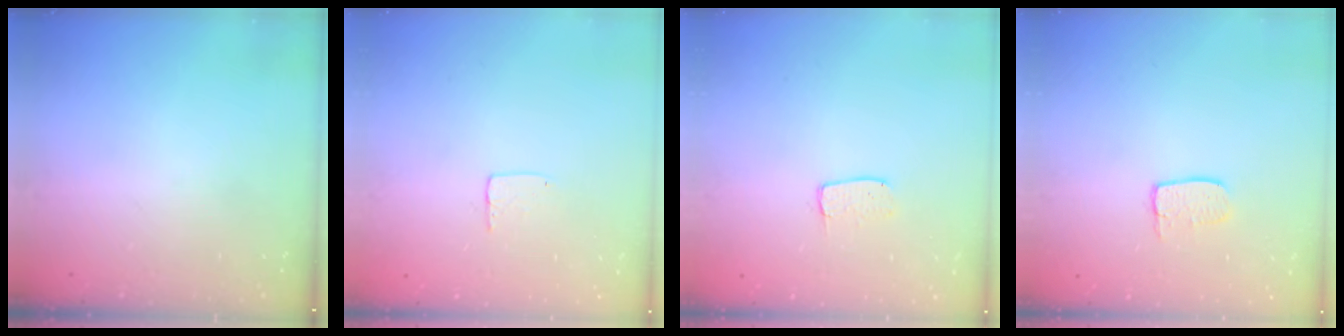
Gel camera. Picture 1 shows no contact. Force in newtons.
{"total": 3.6, "press": 3.6, "slide": 0.2}
{"total": 3.6, "press": 3.6, "slide": 0.2}
{"total": 6.0, "press": 6.0, "slide": 0.5}